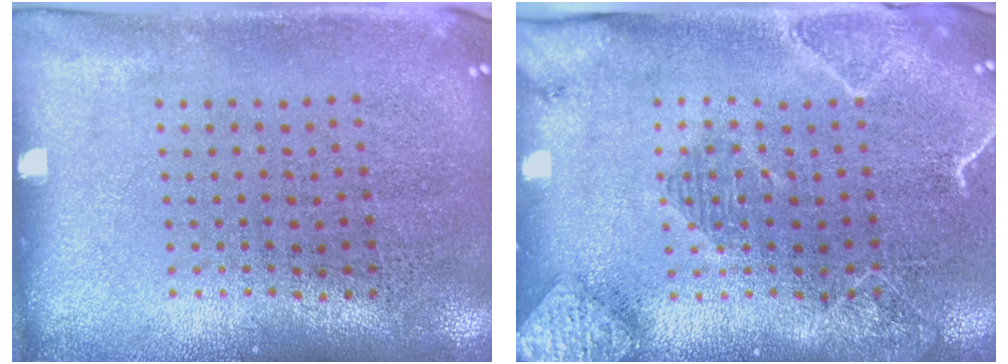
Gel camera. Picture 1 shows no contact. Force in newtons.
{"total": 2.2, "press": 2.1, "slide": 0.6}